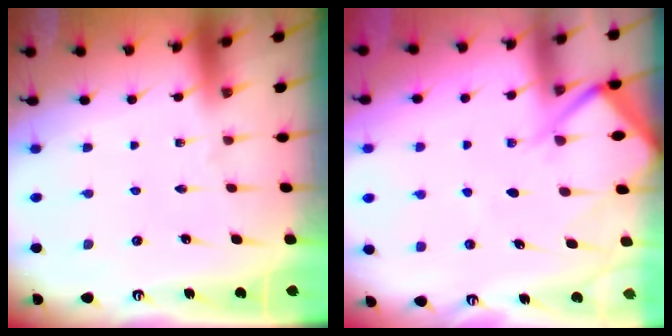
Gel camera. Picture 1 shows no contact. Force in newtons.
{"total": 9.0, "press": 9.0, "slide": 0.9}